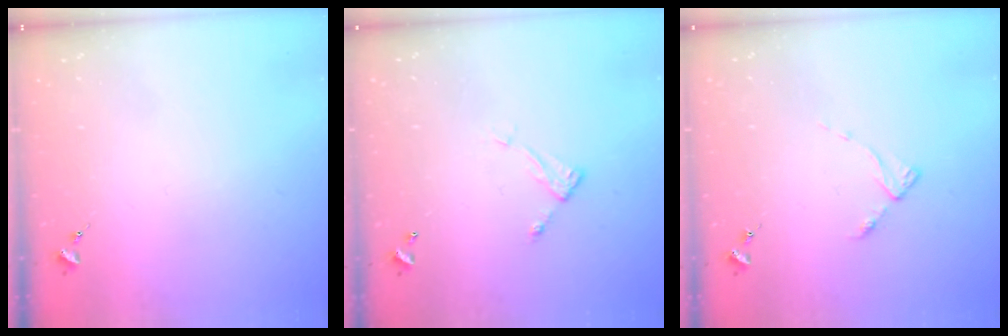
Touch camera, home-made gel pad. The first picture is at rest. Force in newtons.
{"total": 5.8, "press": 5.8, "slide": 0.2}
{"total": 3.5, "press": 3.5, "slide": 0.6}